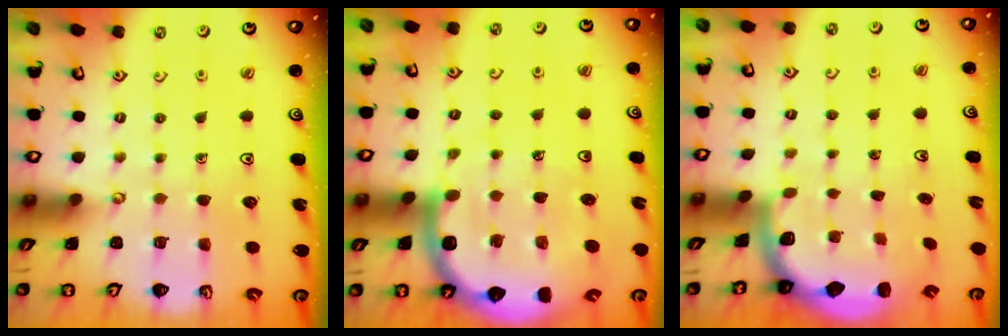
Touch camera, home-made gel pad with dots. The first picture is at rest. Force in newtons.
{"total": 11.5, "press": 10.9, "slide": 3.4}
{"total": 1.9, "press": 1.8, "slide": 0.5}